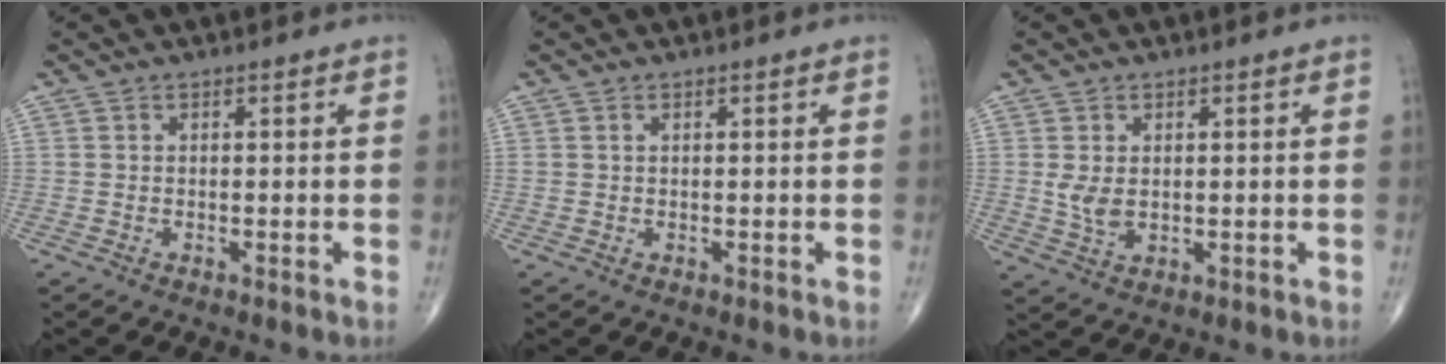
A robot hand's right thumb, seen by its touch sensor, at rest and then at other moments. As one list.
[{"total": 0.5, "force": [0.3, 0.3, 0.3], "torque": [-0.005, 0.004, 0.007]}, {"total": 3.8, "force": [0.5, 2.4, 3.0], "torque": [-0.059, -0.009, 0.017]}]